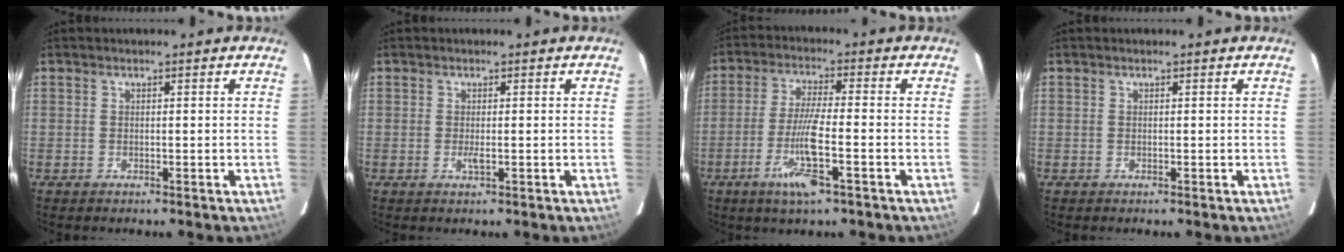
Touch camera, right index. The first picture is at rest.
{"total": 1.0, "force": [-0.2, 0.1, 1.0], "torque": [-0.022, -0.004, -0.004]}
{"total": 8.5, "force": [-3.6, 0.2, 7.7], "torque": [-0.151, -0.012, -0.067]}
{"total": 0.0}